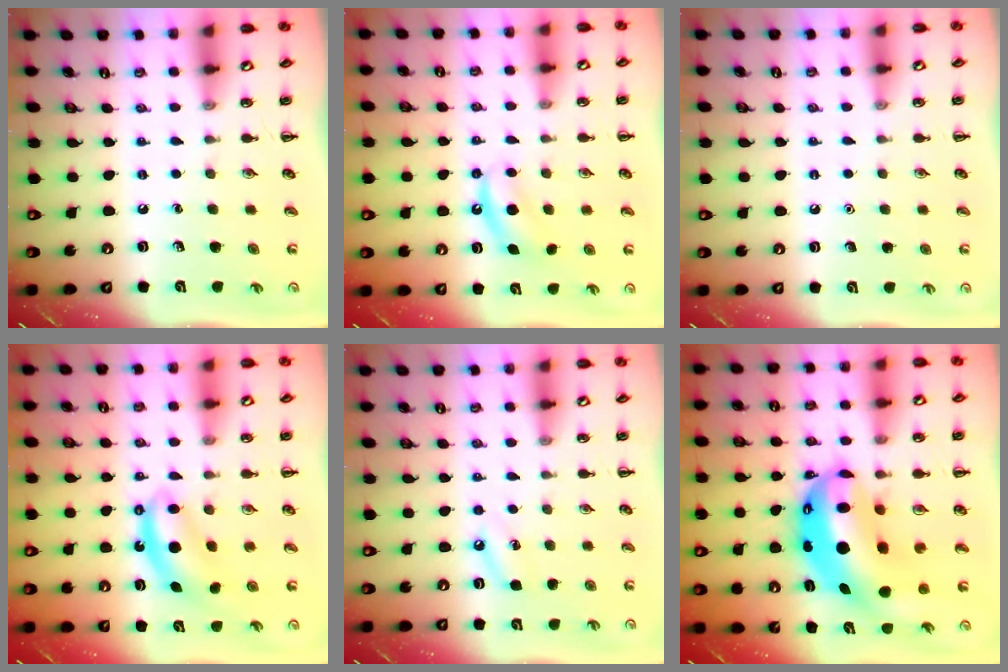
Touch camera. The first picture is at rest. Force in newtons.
{"total": 6.7, "press": 6.5, "slide": 1.6}
{"total": 1.5, "press": 1.5, "slide": 0.2}
{"total": 7.6, "press": 7.5, "slide": 1.2}
{"total": 4.3, "press": 4.0, "slide": 1.6}
{"total": 14.6, "press": 14.1, "slide": 3.8}